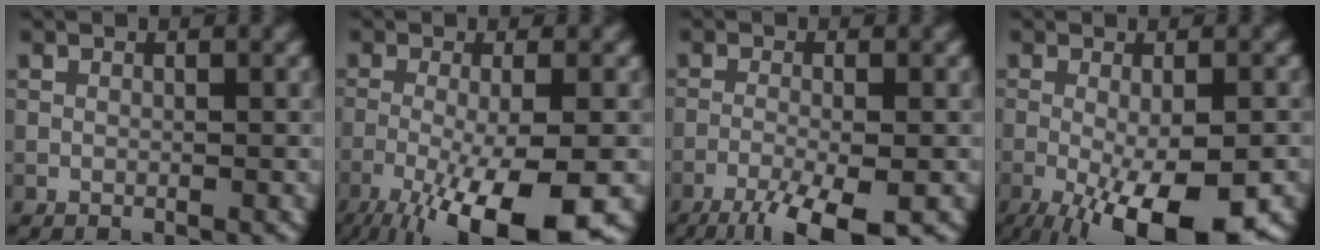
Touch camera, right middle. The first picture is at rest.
{"total": 11.6, "force": [-5.8, 2.8, 9.7], "torque": [-0.164, -0.016, -0.095]}
{"total": 6.3, "force": [-3.9, 1.3, 4.7], "torque": [-0.081, -0.008, -0.074]}
{"total": 10.7, "force": [-4.5, 3.1, 9.2], "torque": [-0.156, -0.024, -0.063]}